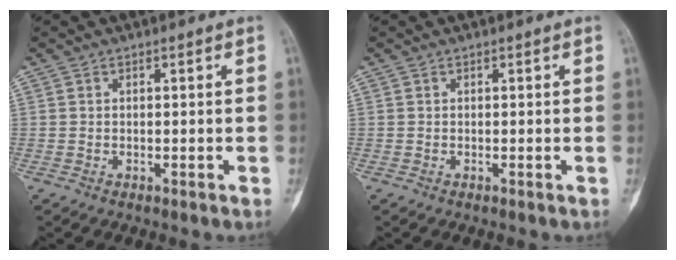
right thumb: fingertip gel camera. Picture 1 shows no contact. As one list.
[{"total": 0.0}]